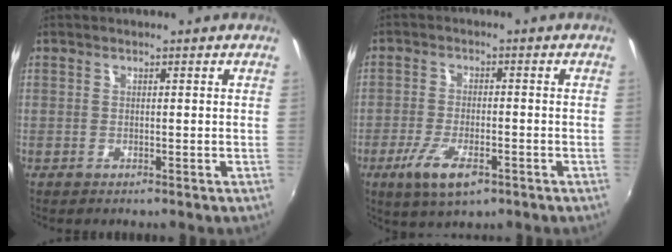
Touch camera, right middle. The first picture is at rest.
{"total": 8.3, "force": [-4.3, 3.0, 6.4], "torque": [-0.145, -0.021, -0.075]}